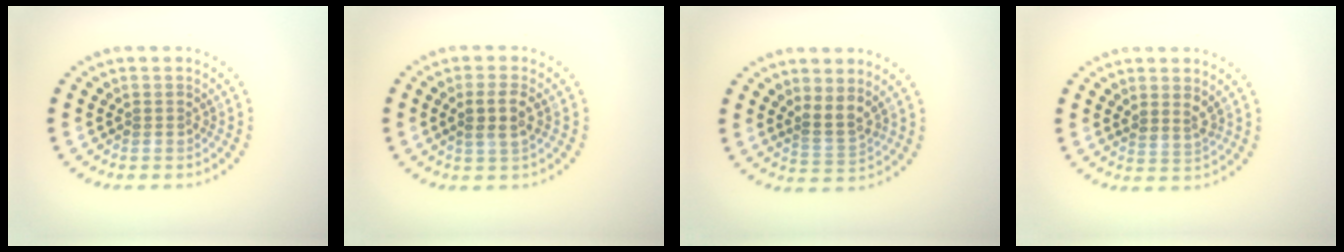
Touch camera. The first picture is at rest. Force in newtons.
{"total": 2.4, "press": 2.2, "slide": 0.9}
{"total": 2.1, "press": 1.5, "slide": 1.4}
{"total": 1.6, "press": 1.2, "slide": 1.0}